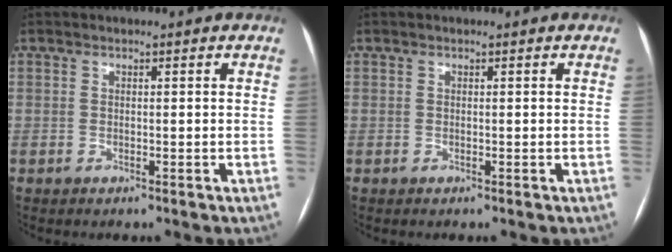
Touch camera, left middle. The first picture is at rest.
{"total": 0.0}